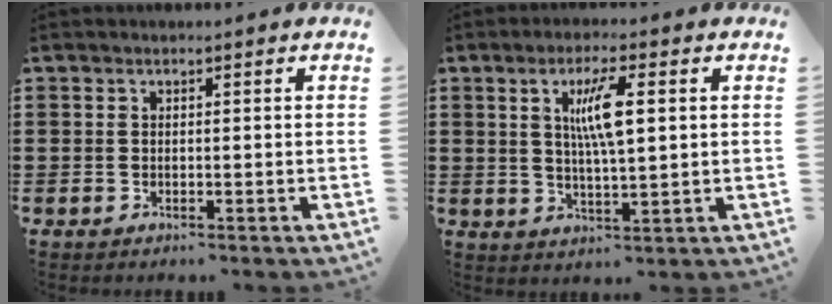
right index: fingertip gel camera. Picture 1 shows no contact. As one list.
[{"total": 6.7, "force": [1.6, 1.4, 6.3], "torque": [-0.125, 0.006, 0.024]}]